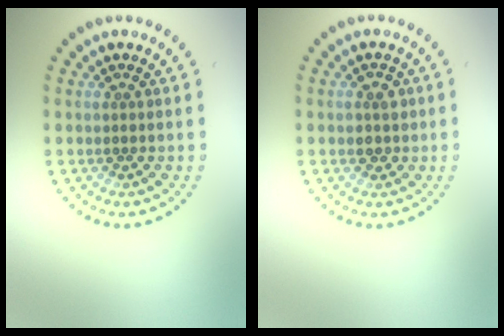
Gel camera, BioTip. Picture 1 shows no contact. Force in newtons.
{"total": 1.6, "press": 1.6, "slide": 0.4}